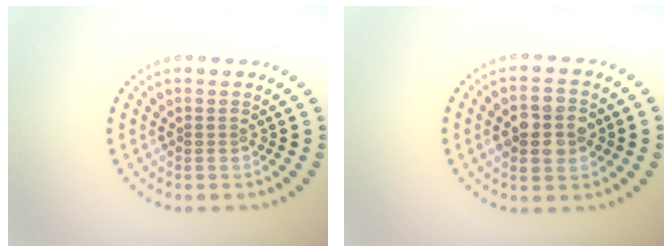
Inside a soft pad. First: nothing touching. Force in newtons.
{"total": 4.5, "press": 4.5, "slide": 0.1}